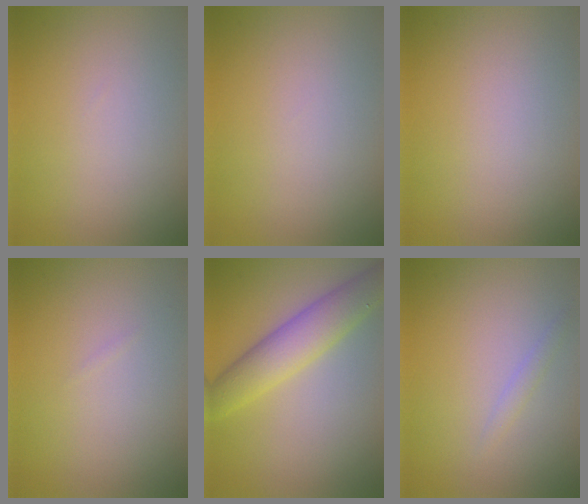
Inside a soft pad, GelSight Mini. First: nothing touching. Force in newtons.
{"total": 0.0}
{"total": 0.0}
{"total": 0.0}
{"total": 4.9, "press": 4.9, "slide": 0.0}
{"total": 0.8, "press": 0.8, "slide": 0.0}